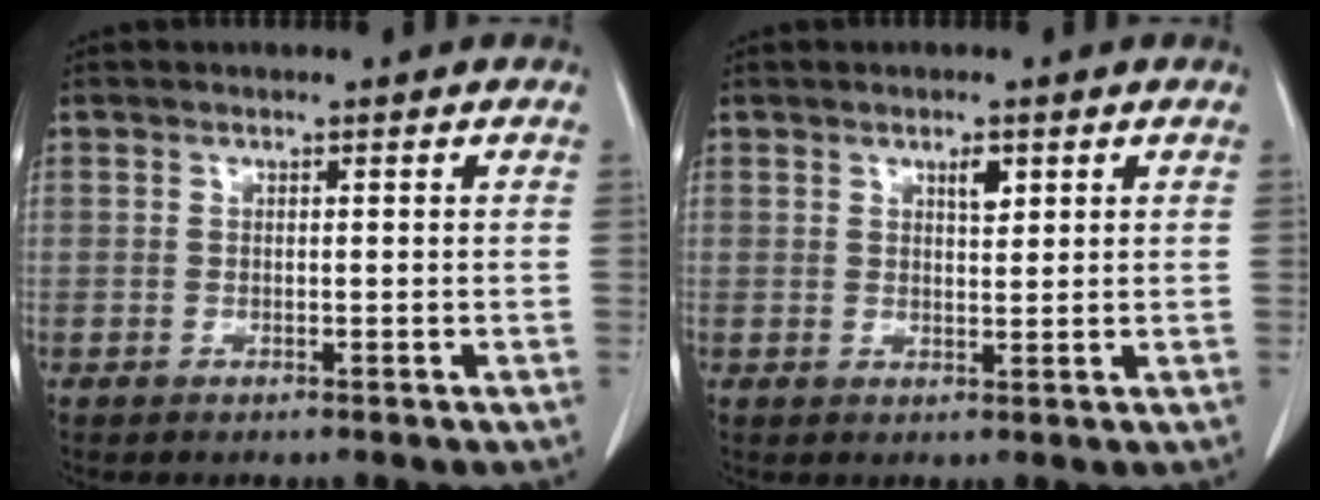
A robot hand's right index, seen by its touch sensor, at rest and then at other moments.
{"total": 2.2, "force": [1.2, 0.8, 1.7], "torque": [-0.025, -0.003, 0.020]}